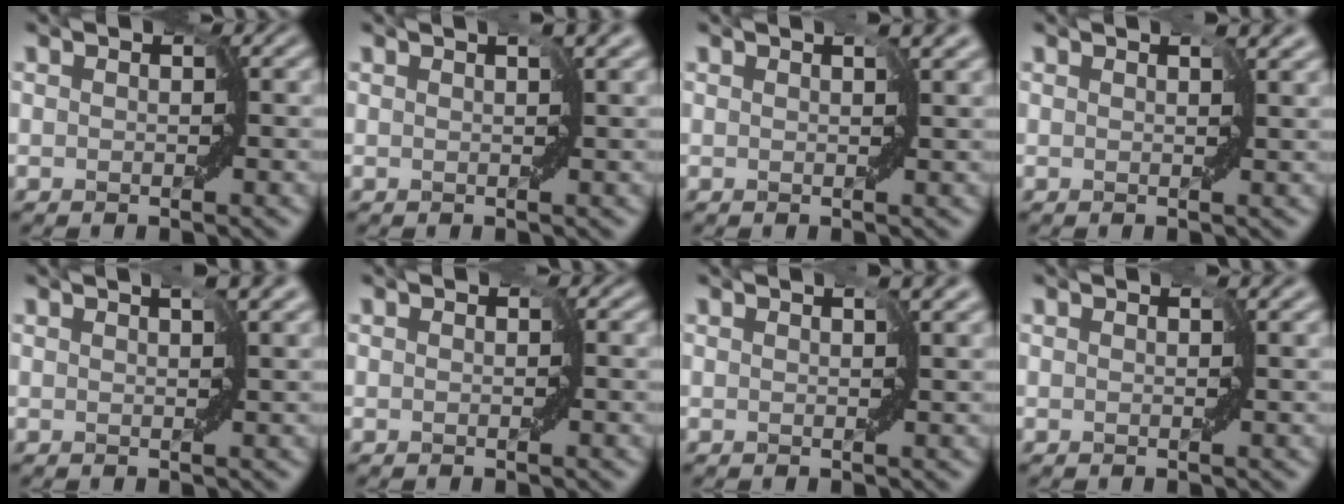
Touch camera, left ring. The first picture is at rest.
{"total": 1.5, "force": [0.8, 0.2, 1.3], "torque": [-0.023, 0.007, 0.016]}
{"total": 2.1, "force": [1.0, 0.7, 1.7], "torque": [-0.024, 0.004, 0.018]}
{"total": 2.1, "force": [1.1, 0.9, 1.5], "torque": [-0.019, 0.004, 0.015]}
{"total": 2.5, "force": [1.3, 0.5, 2.1], "torque": [-0.034, 0.006, 0.023]}
{"total": 0.0}
{"total": 2.2, "force": [1.0, 0.8, 1.7], "torque": [-0.024, 0.004, 0.017]}
{"total": 1.0, "force": [0.6, 0.3, 0.7], "torque": [-0.008, 0.004, 0.008]}